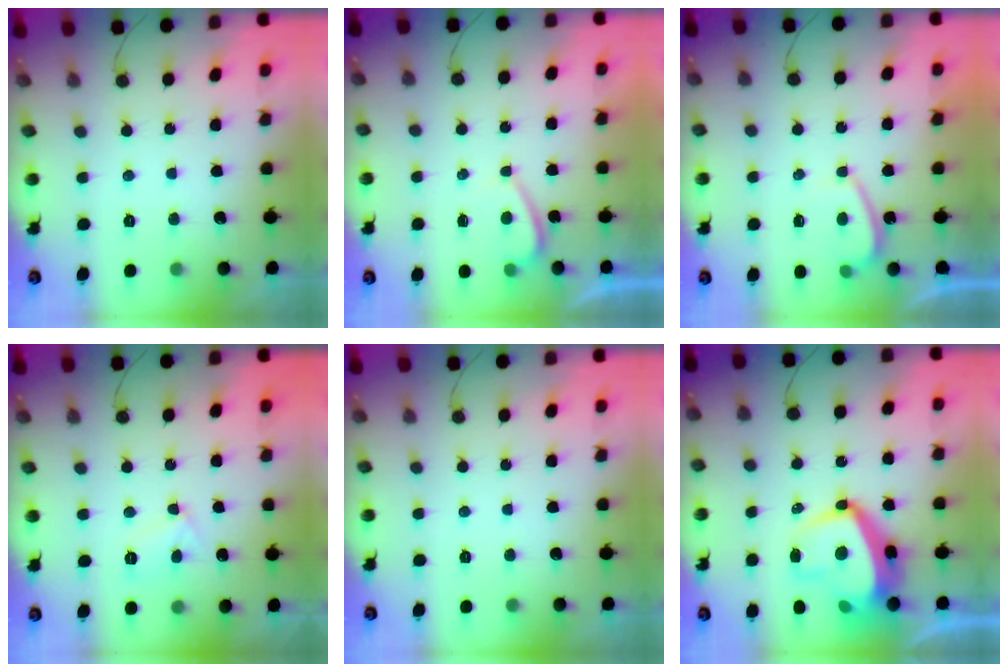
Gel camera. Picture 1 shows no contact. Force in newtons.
{"total": 1.6, "press": 1.5, "slide": 0.6}
{"total": 2.2, "press": 2.1, "slide": 0.6}
{"total": 5.1, "press": 5.0, "slide": 0.5}
{"total": 0.0}
{"total": 12.5, "press": 12.4, "slide": 1.6}